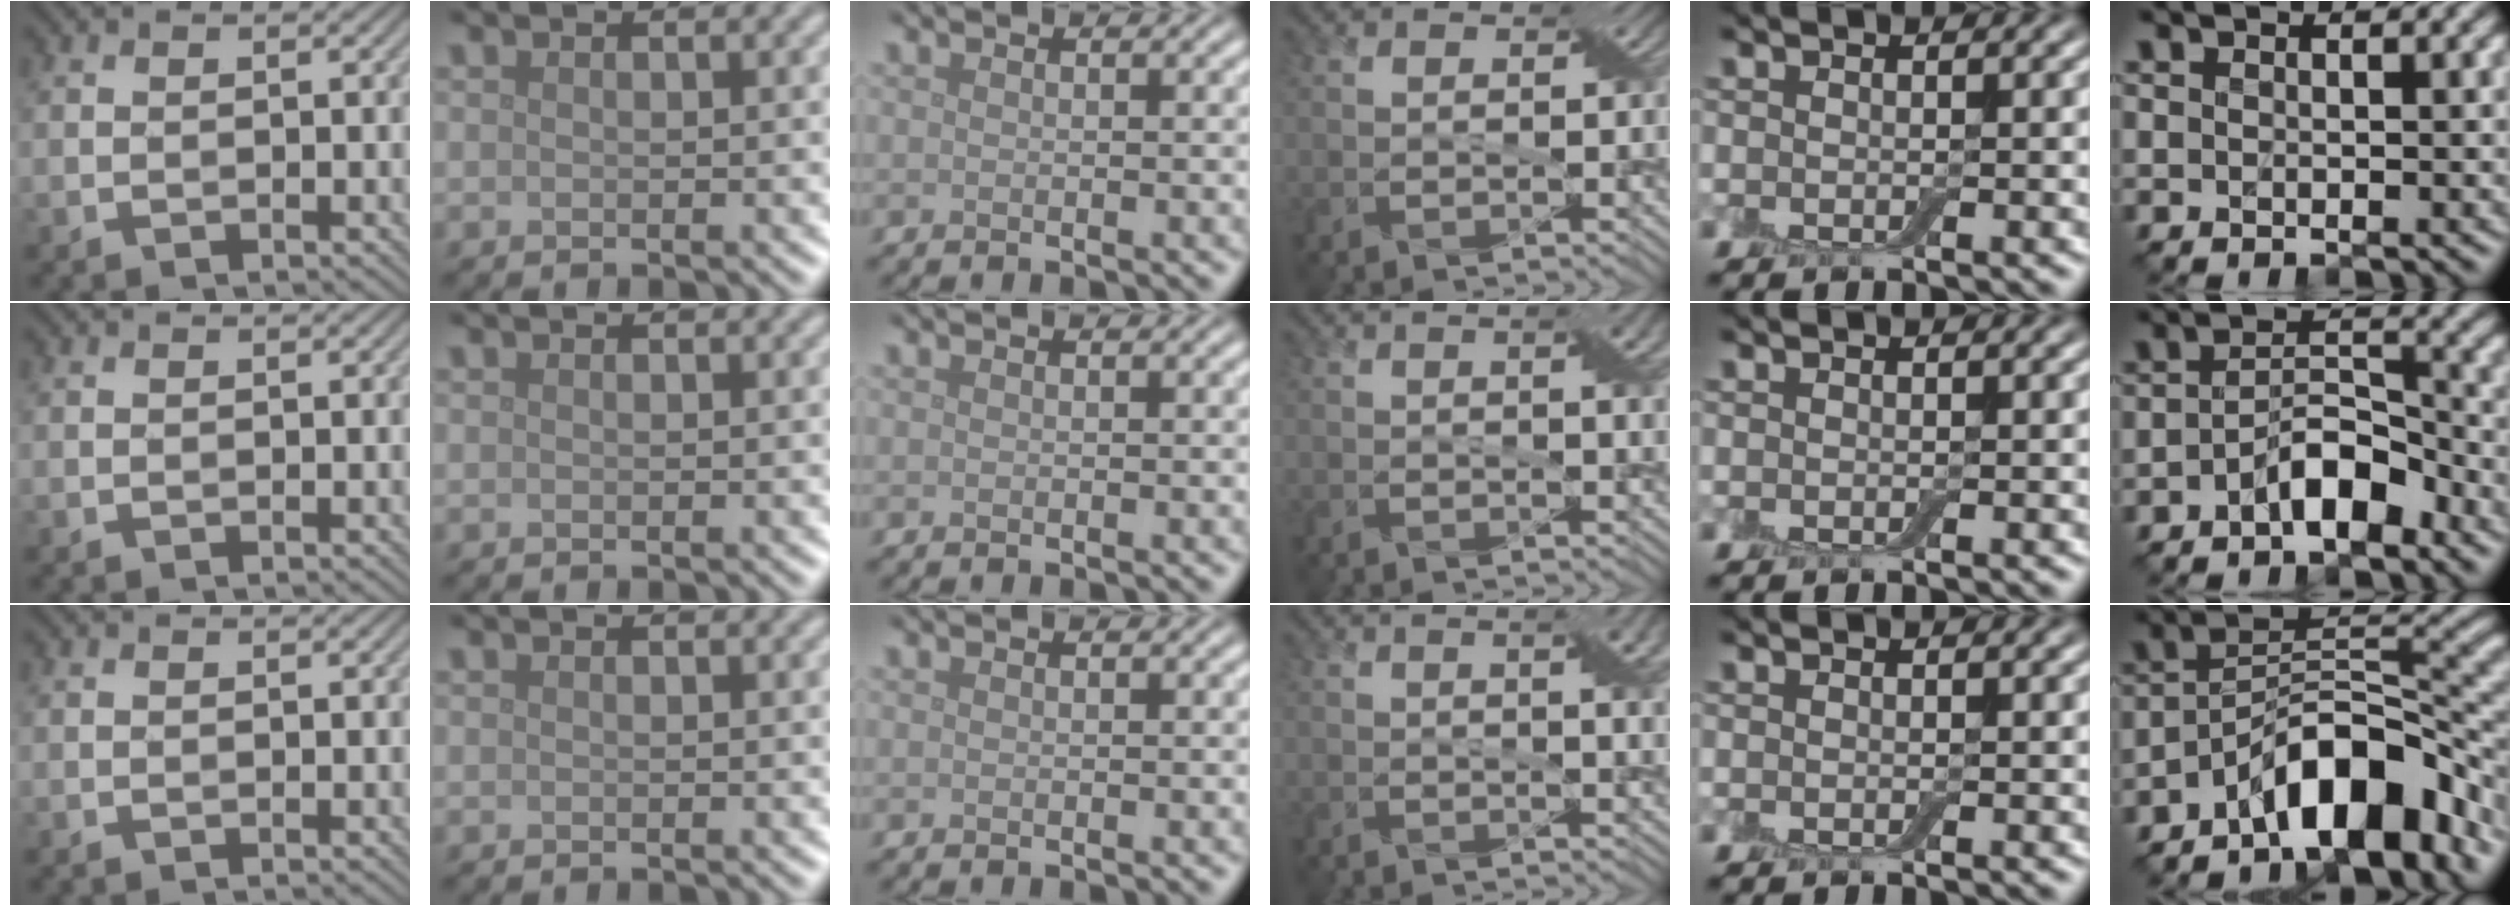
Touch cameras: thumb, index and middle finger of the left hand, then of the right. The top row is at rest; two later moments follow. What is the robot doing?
{"motion": "pour", "object": "bottle"}